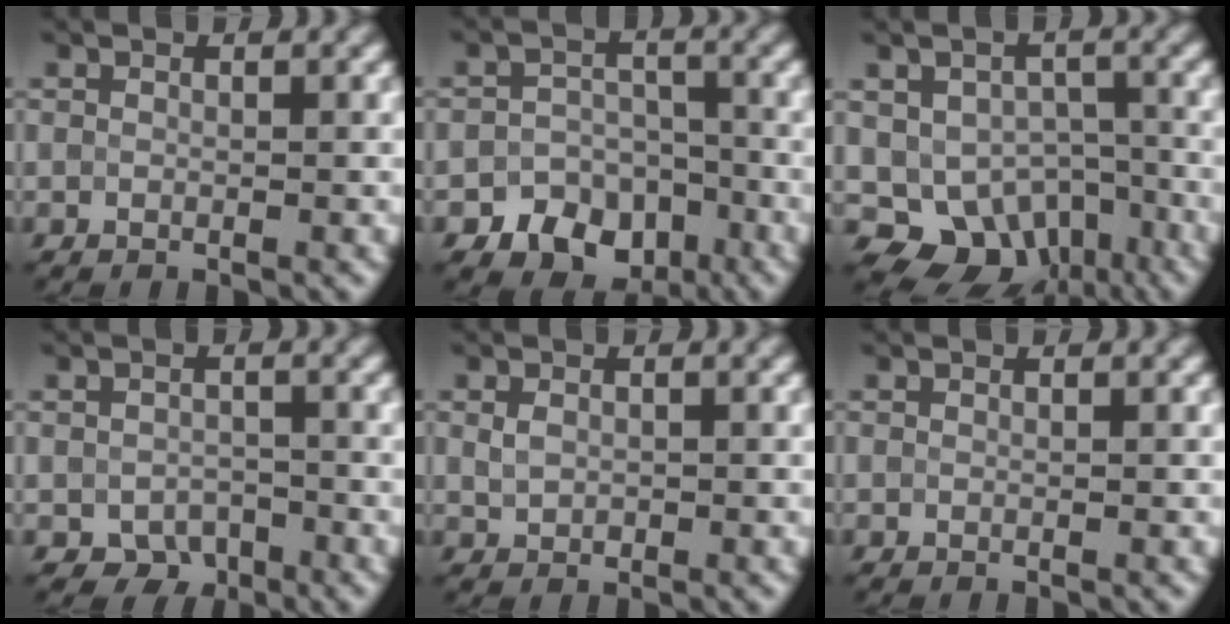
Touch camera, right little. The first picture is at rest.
{"total": 7.9, "force": [-4.8, 5.9, 2.4], "torque": [-0.008, -0.008, -0.092]}
{"total": 7.4, "force": [-3.6, 5.3, 3.8], "torque": [-0.051, -0.017, -0.047]}
{"total": 2.4, "force": [-1.4, 1.8, 0.9], "torque": [-0.012, -0.006, -0.025]}
{"total": 1.4, "force": [0.1, 1.1, 0.9], "torque": [-0.018, -0.001, 0.003]}
{"total": 0.0}